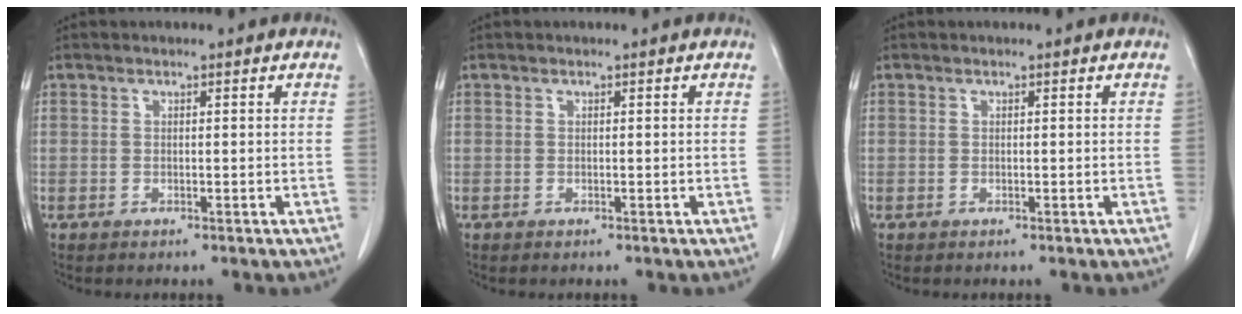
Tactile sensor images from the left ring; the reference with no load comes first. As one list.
[{"total": 0.0}, {"total": 0.0}]